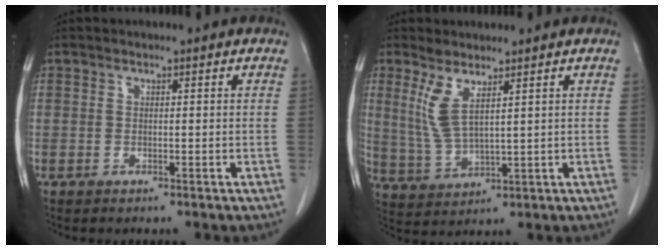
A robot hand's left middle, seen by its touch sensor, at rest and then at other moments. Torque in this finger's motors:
{"motor_torque": [1.09, -0.63, 0.16, 0.08]}